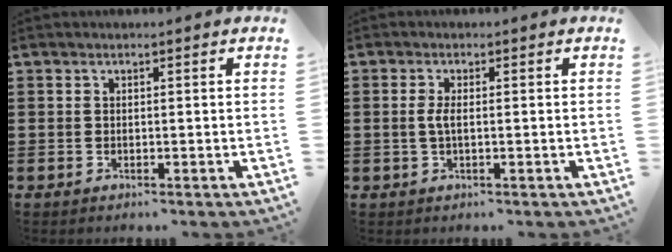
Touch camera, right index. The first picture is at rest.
{"total": 2.1, "force": [-0.1, 0.5, 2.0], "torque": [-0.053, -0.005, -0.008]}